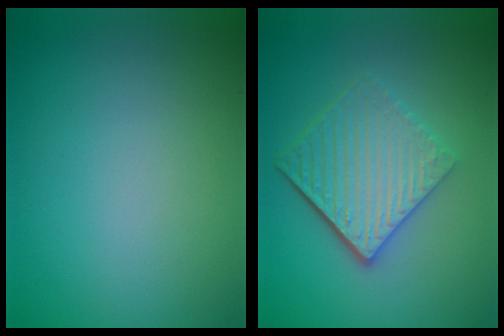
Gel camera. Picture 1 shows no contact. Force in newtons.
{"total": 5.8, "press": 4.0, "slide": 4.2}